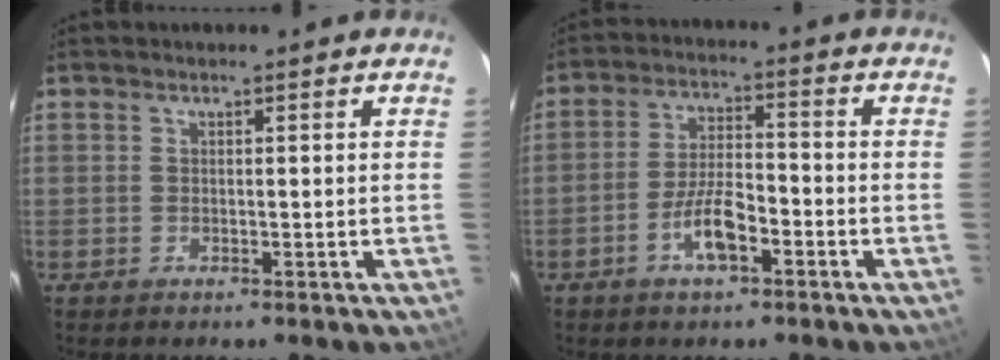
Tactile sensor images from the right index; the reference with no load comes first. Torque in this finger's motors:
{"motor_torque": [1.36, -0.58, 0.49, 0.09]}